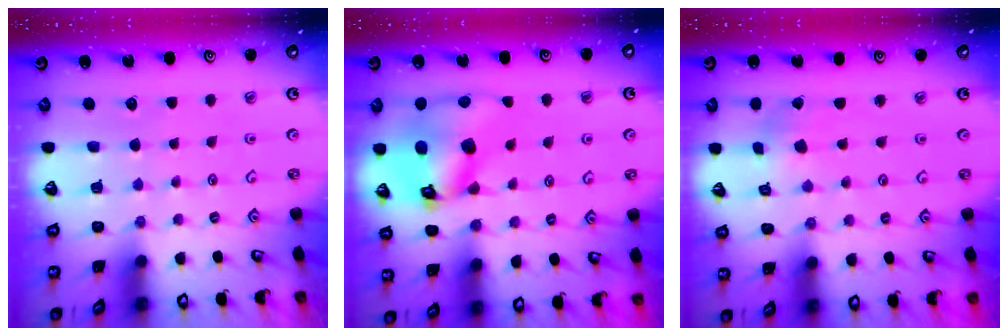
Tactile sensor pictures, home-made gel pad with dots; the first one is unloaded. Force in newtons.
{"total": 17.4, "press": 17.2, "slide": 2.5}
{"total": 1.0, "press": 1.0, "slide": 0.0}